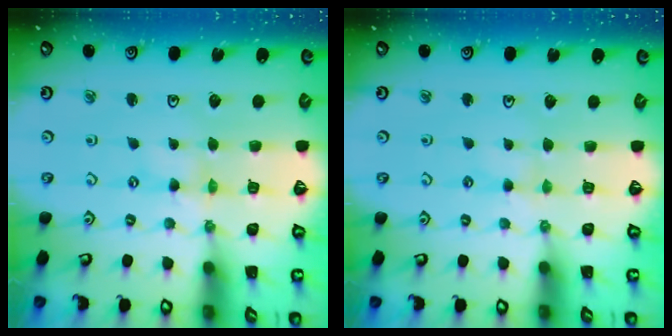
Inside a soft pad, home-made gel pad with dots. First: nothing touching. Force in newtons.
{"total": 1.5, "press": 1.4, "slide": 0.4}